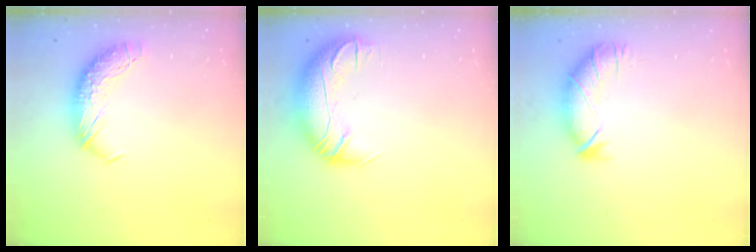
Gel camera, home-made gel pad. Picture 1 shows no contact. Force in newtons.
{"total": 2.9, "press": 0.9, "slide": 2.8}
{"total": 2.9, "press": 2.4, "slide": 1.7}